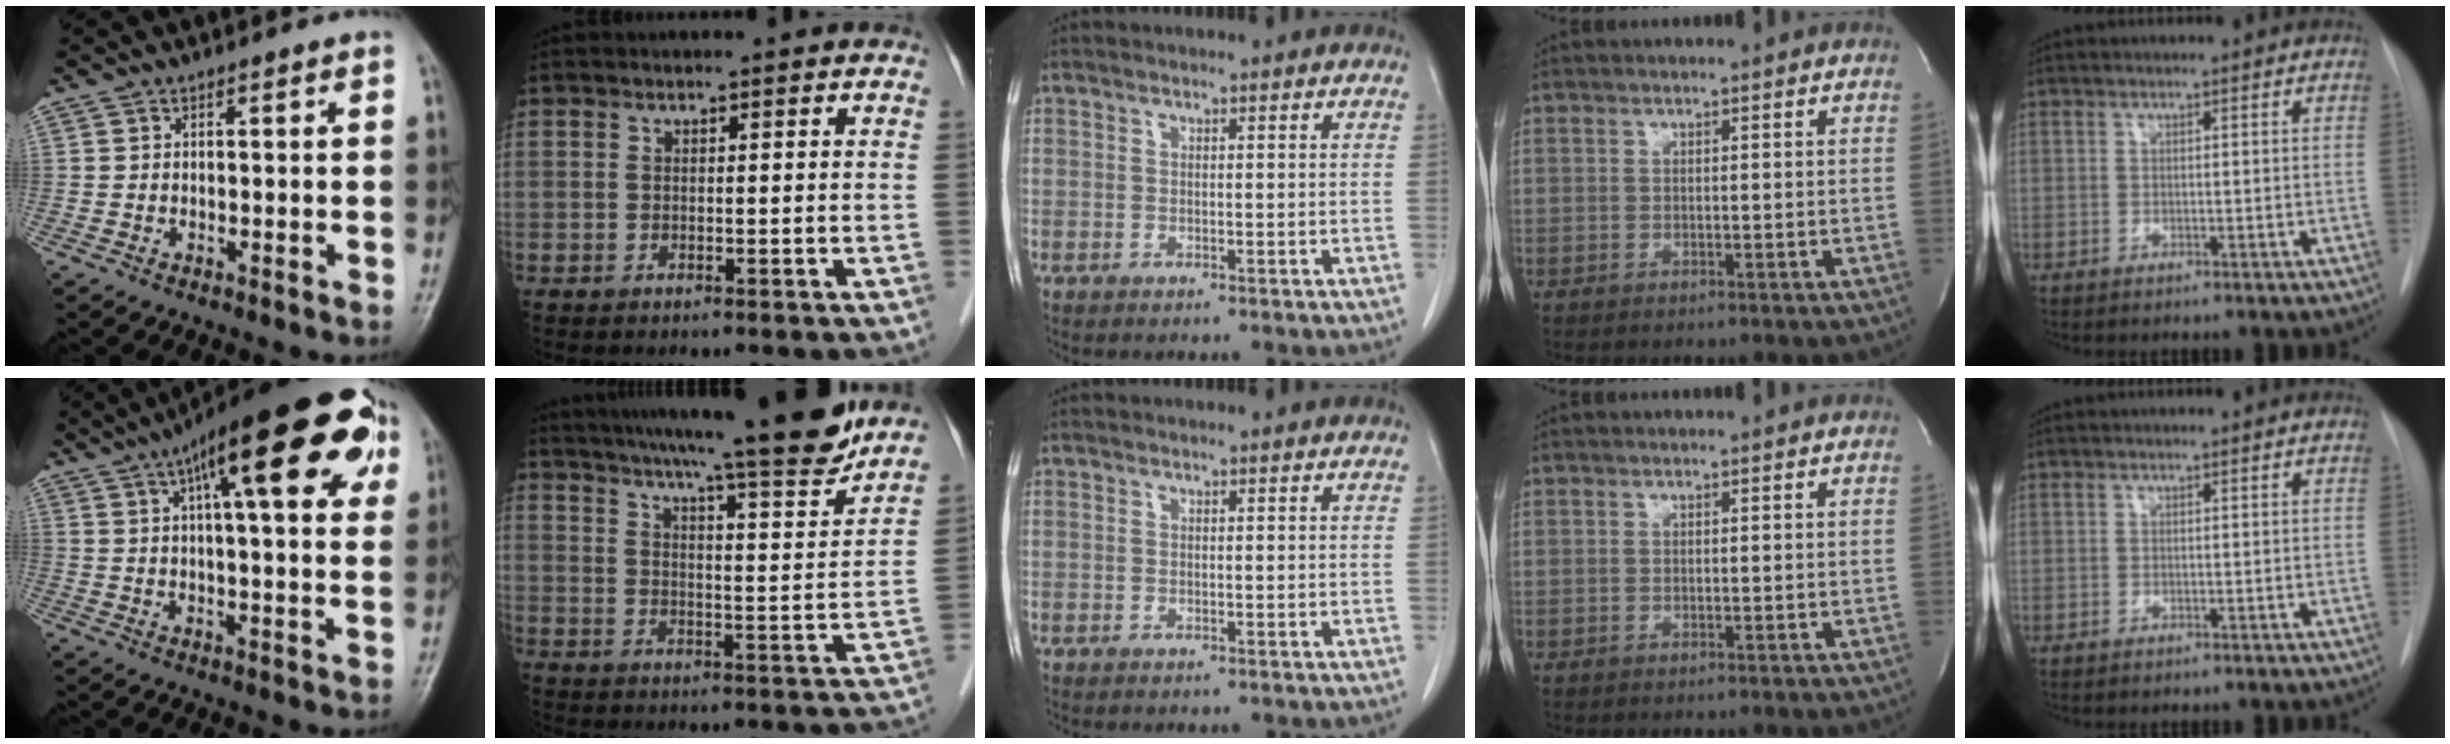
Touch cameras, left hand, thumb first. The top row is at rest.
{"thumb": {"total": 24.5, "force": [10.3, 7.4, 21.0], "torque": [-0.290, 0.013, 0.141]}, "index": {"total": 20.9, "force": [18.2, 0.4, 10.3], "torque": [-0.163, -0.026, 0.253]}}